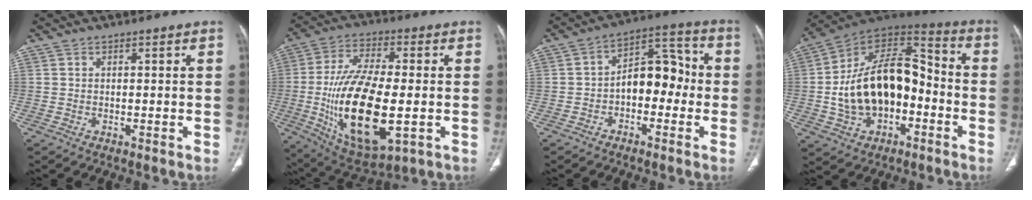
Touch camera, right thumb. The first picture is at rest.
{"total": 22.2, "force": [-3.5, 9.3, 19.9], "torque": [-0.383, -0.007, -0.043]}
{"total": 10.4, "force": [-1.7, 6.6, 7.8], "torque": [-0.081, 0.045, -0.040]}
{"total": 21.9, "force": [-3.3, 13.6, 16.8], "torque": [-0.261, 0.049, -0.055]}